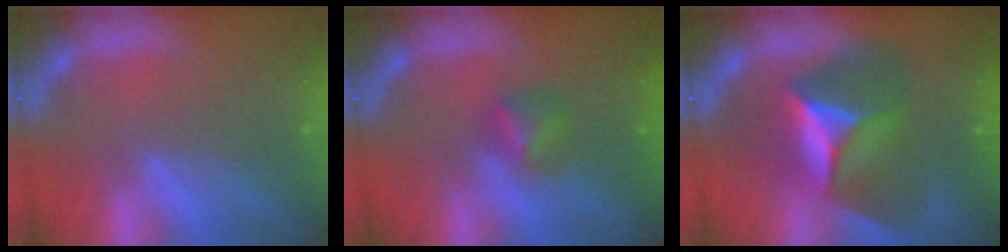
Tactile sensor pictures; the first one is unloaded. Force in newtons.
{"total": 2.4}
{"total": 9.5}